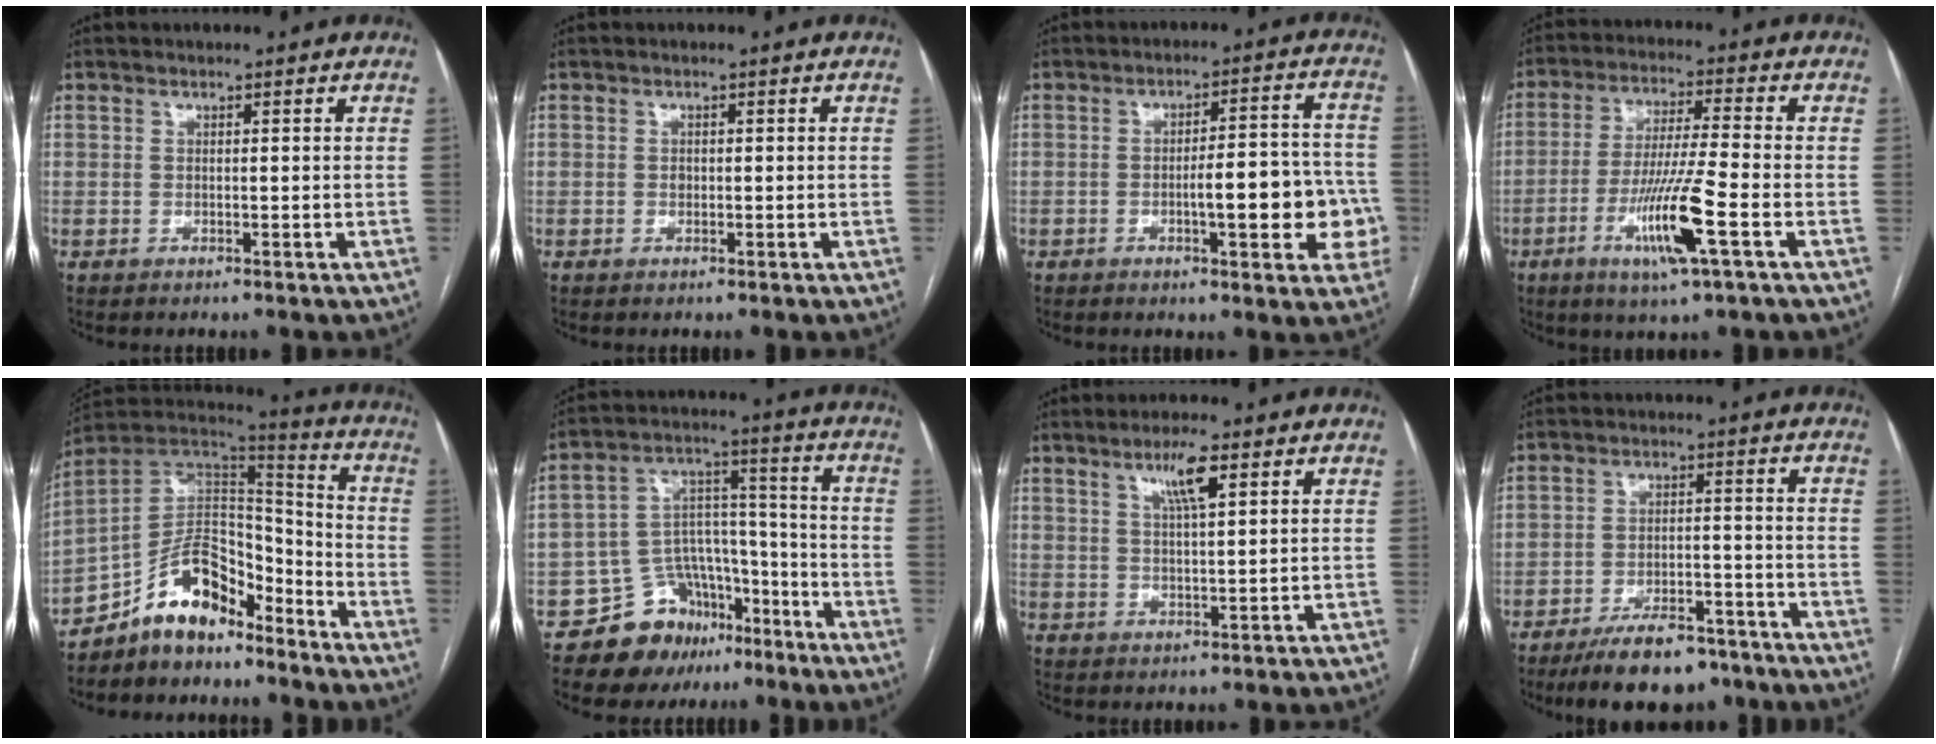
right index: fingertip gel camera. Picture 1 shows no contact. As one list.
[{"total": 0.6, "force": [-0.1, 0.4, 0.4], "torque": [-0.009, 0.001, -0.003]}, {"total": 11.1, "force": [-3.1, 2.7, 10.3], "torque": [-0.122, 0.028, -0.035]}, {"total": 11.4, "force": [-4.4, -0.3, 10.5], "torque": [-0.205, -0.016, -0.083]}, {"total": 13.0, "force": [-9.8, 5.5, 6.6], "torque": [-0.109, 0.038, -0.177]}, {"total": 12.4, "force": [-8.7, 8.1, 3.6], "torque": [-0.052, 0.071, -0.137]}, {"total": 5.1, "force": [2.7, 0.4, 4.4], "torque": [-0.078, 0.001, 0.047]}, {"total": 10.8, "force": [-8.5, 4.1, 5.3], "torque": [-0.081, 0.004, -0.138]}]